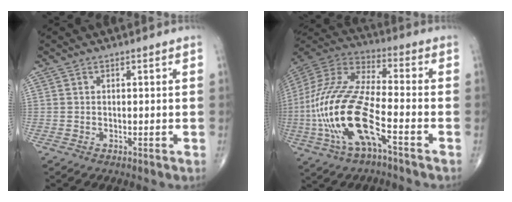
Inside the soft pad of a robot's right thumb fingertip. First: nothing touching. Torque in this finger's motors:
{"motor_torque": [0.22, 1.46, 2.32, -0.45, 0.85]}